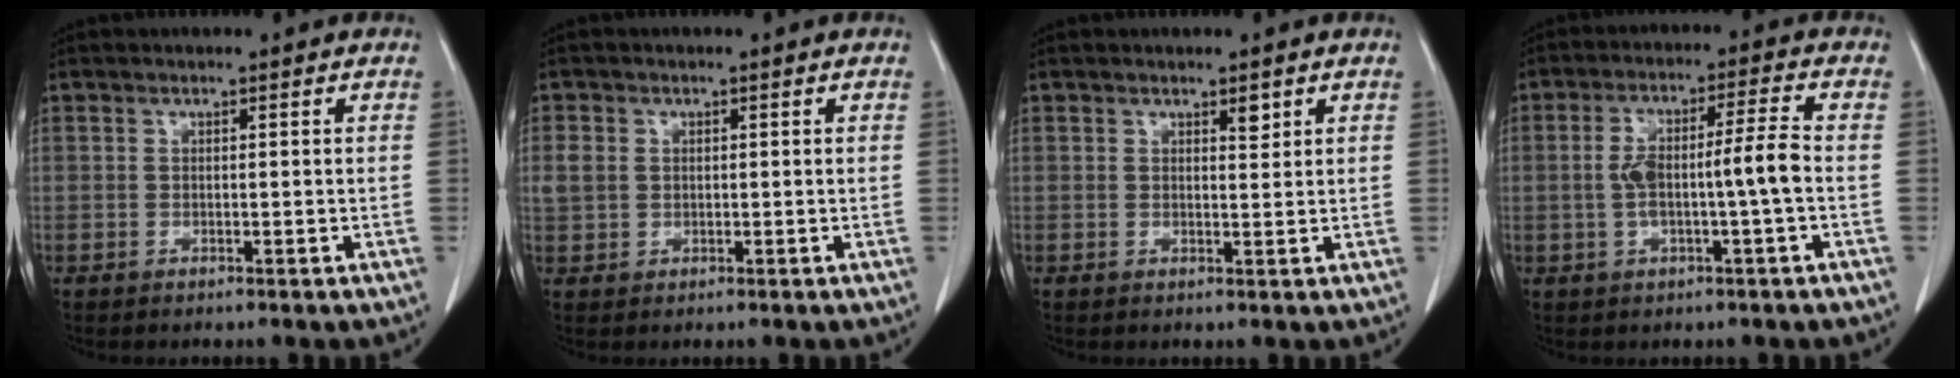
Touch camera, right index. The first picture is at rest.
{"total": 3.3, "force": [0.5, 2.8, 1.5], "torque": [-0.038, 0.011, 0.015]}
{"total": 1.4, "force": [0.9, 0.4, 1.0], "torque": [-0.014, -0.006, 0.014]}
{"total": 7.8, "force": [-1.0, 0.4, 7.7], "torque": [-0.149, 0.021, -0.014]}